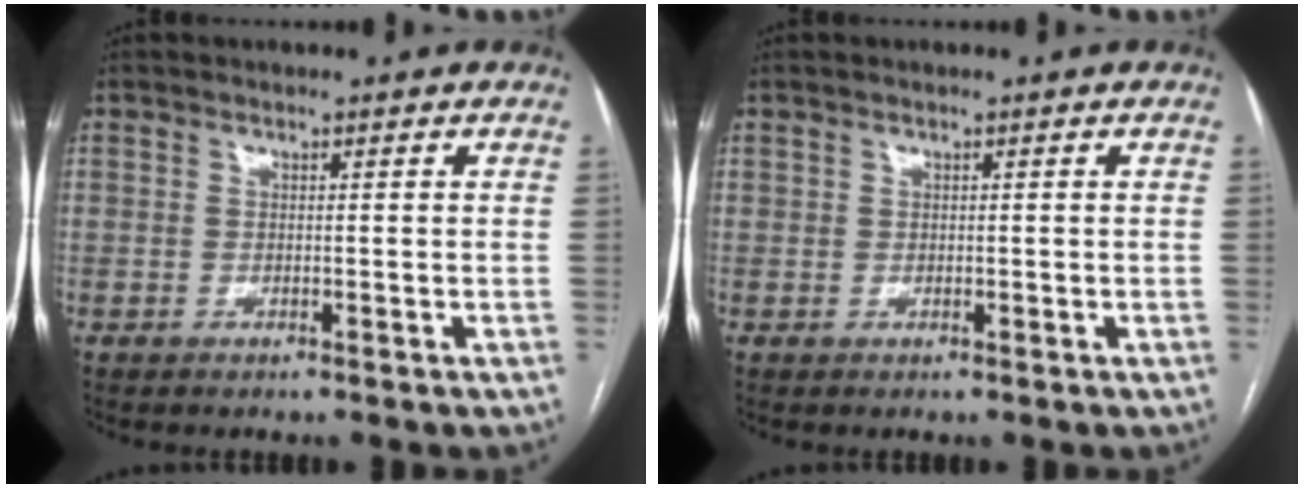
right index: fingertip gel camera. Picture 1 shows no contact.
{"total": 0.5, "force": [0.3, 0.4, 0.1], "torque": [0.007, 0.001, 0.004]}